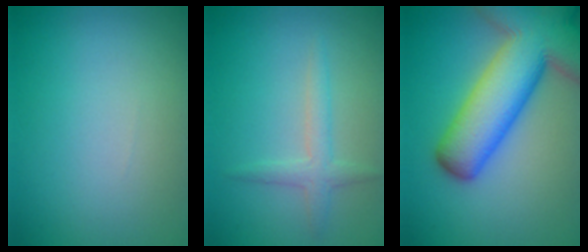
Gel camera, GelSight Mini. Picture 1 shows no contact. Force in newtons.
{"total": 2.0, "press": 2.0, "slide": 0.1}
{"total": 13.5, "press": 13.5, "slide": 0.8}